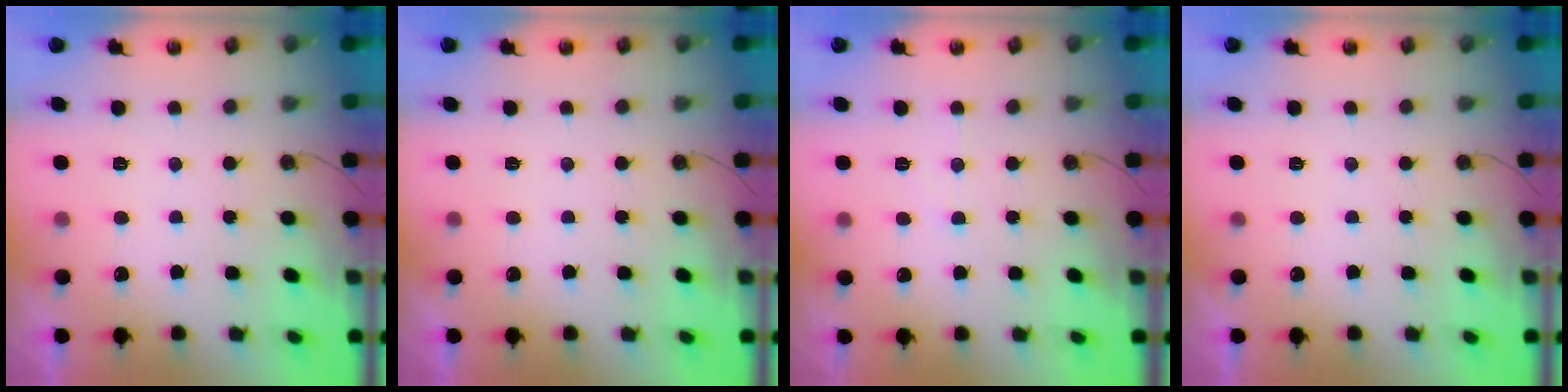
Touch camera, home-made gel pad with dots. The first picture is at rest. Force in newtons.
{"total": 0.0}
{"total": 5.2, "press": 5.2, "slide": 0.8}
{"total": 0.0}